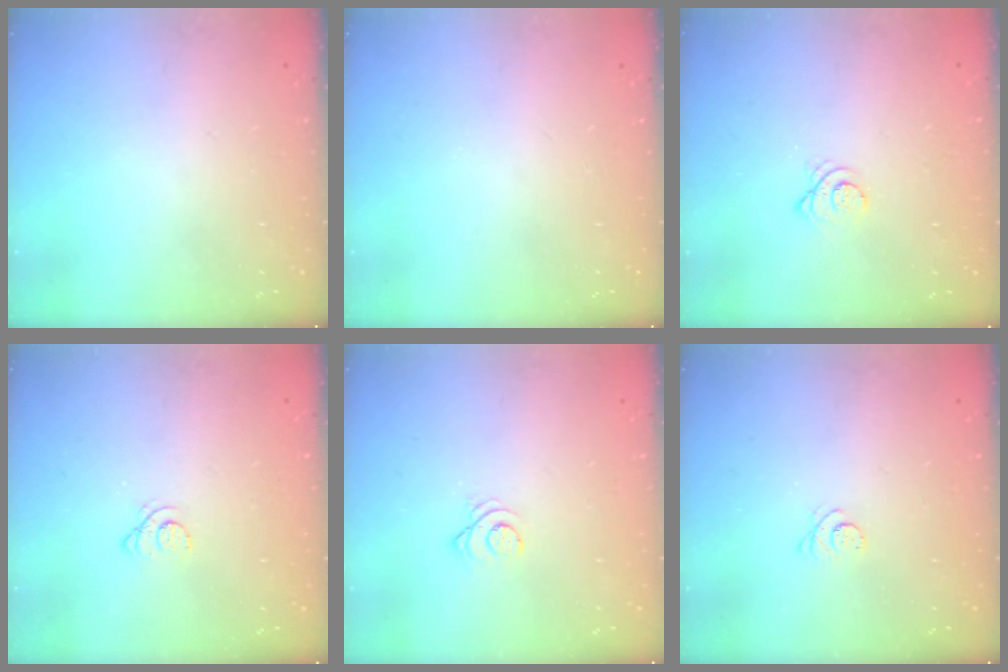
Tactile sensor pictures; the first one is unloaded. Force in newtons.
{"total": 0.0}
{"total": 3.3, "press": 3.3, "slide": 0.1}
{"total": 1.6, "press": 1.6, "slide": 0.2}
{"total": 2.5, "press": 2.5, "slide": 0.2}
{"total": 2.6, "press": 2.6, "slide": 0.3}